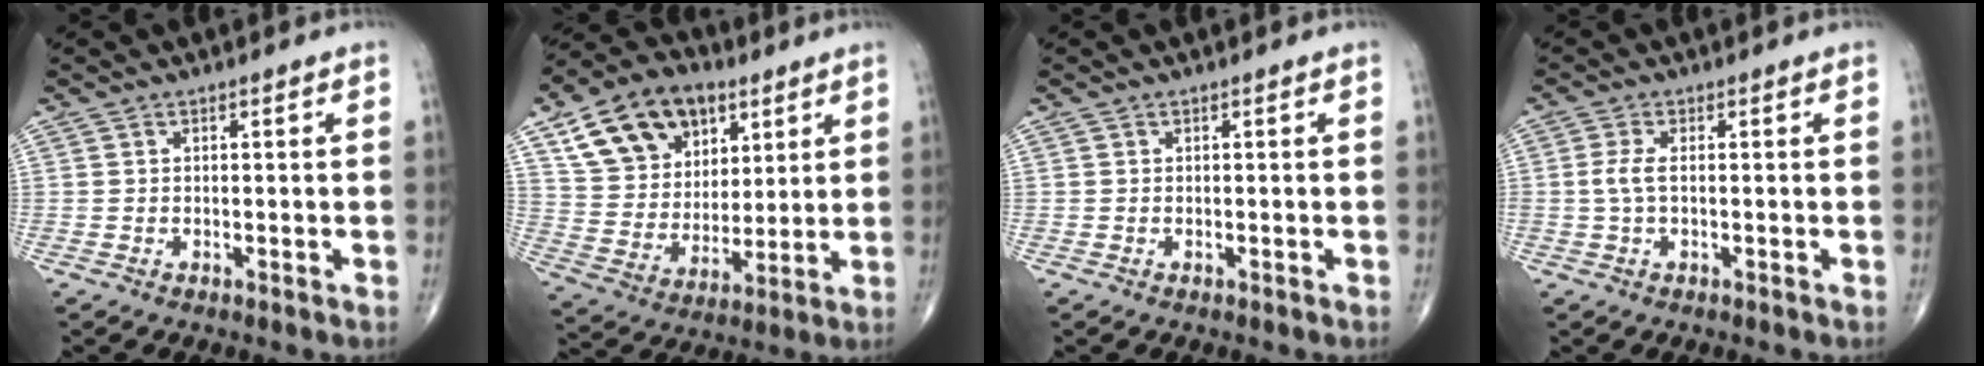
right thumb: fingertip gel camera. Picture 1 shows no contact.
{"total": 18.7, "force": [9.1, 12.9, 10.0], "torque": [-0.143, -0.018, 0.165]}
{"total": 0.0}
{"total": 2.8, "force": [-0.1, 1.1, 2.6], "torque": [-0.067, 0.001, -0.004]}